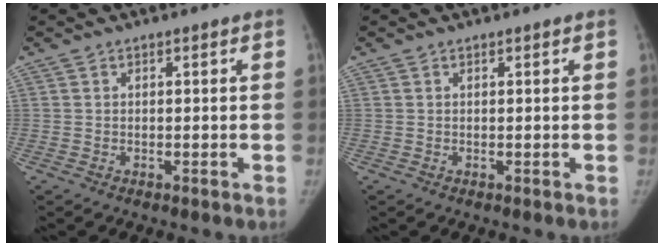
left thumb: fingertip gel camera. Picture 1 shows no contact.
{"total": 0.0}